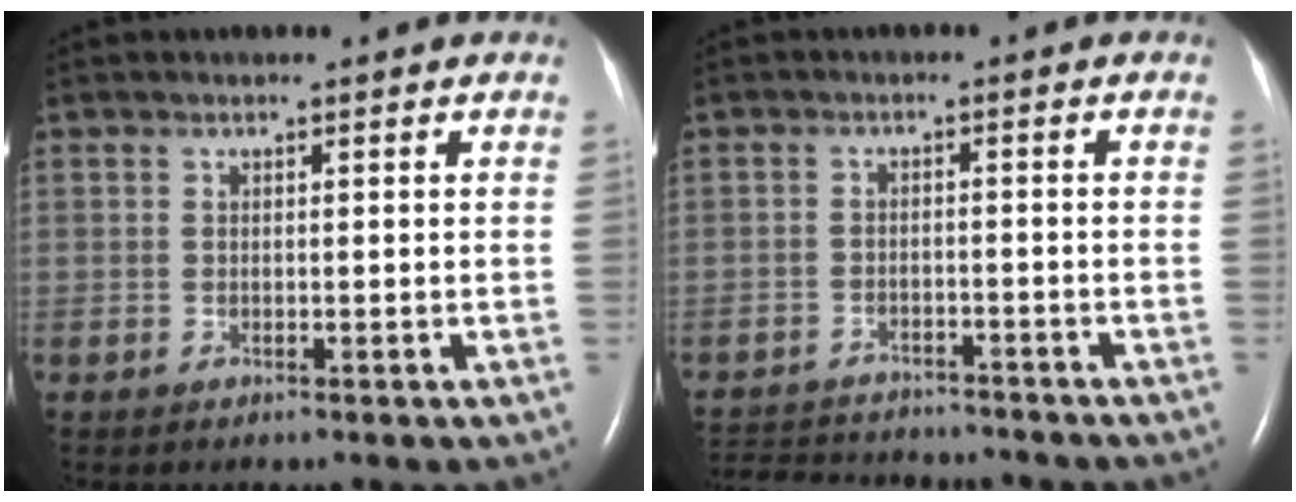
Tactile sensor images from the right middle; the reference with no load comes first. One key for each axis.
{"total": 13.3, "fx": -12.4, "fy": 3.1, "fz": 3.9, "tx": -0.090, "ty": -0.002, "tz": -0.174}